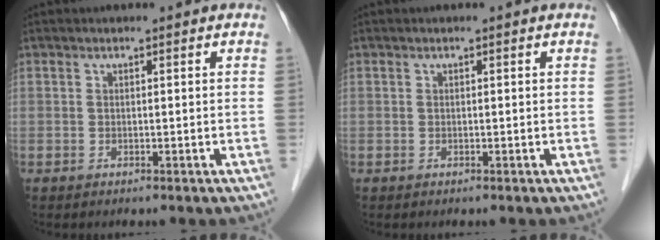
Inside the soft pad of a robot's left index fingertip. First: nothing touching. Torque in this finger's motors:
{"motor_torque": [0.04, 0.03, 0.00, 0.00]}